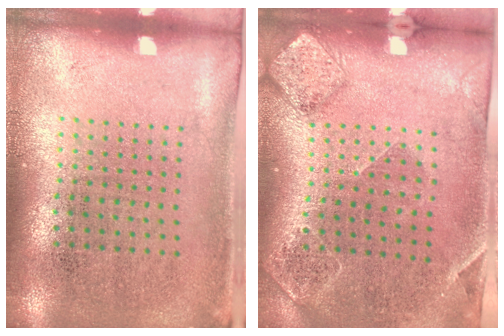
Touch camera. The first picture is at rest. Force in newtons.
{"total": 1.6, "press": 1.5, "slide": 0.3}